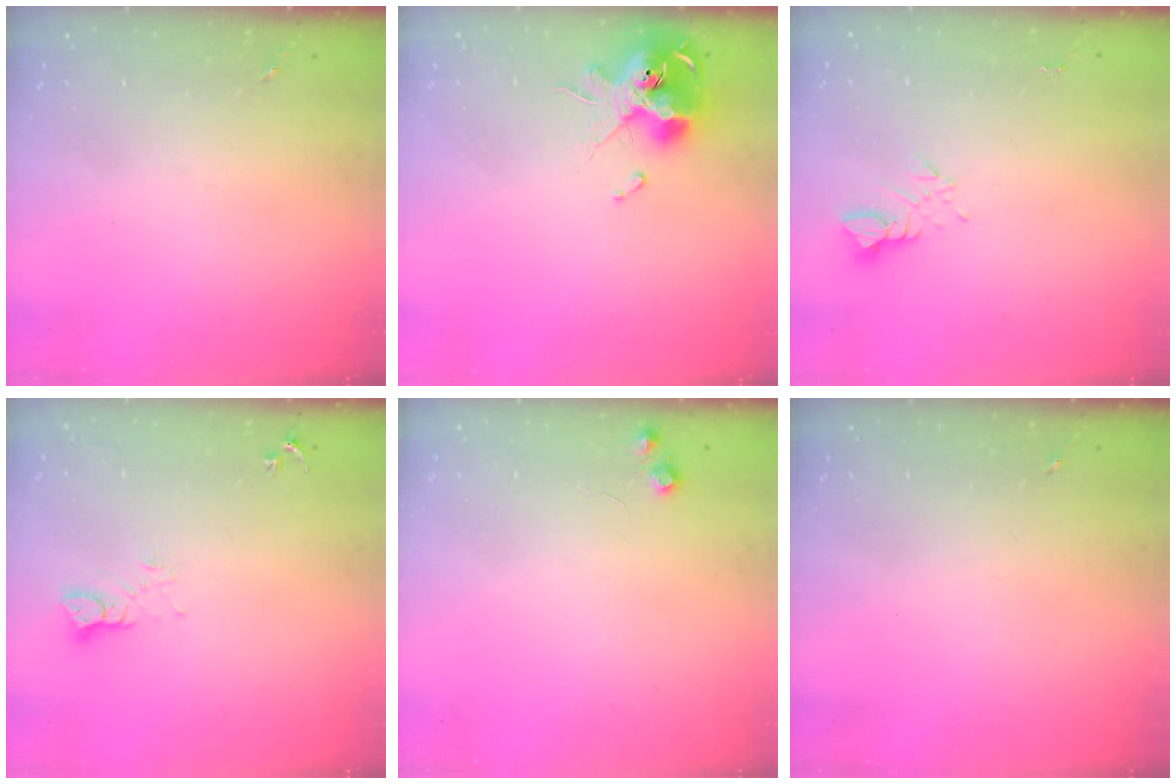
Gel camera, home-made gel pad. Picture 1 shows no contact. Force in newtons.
{"total": 13.9, "press": 13.8, "slide": 1.9}
{"total": 3.2, "press": 3.2, "slide": 0.2}
{"total": 3.7, "press": 3.7, "slide": 0.4}
{"total": 5.7, "press": 5.6, "slide": 0.9}
{"total": 0.0}